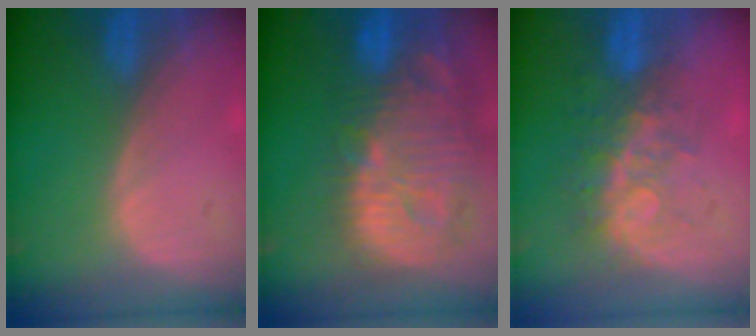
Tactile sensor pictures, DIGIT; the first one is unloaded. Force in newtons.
{"total": 14.4, "press": 12.5, "slide": 7.0}
{"total": 8.4, "press": 7.0, "slide": 4.7}